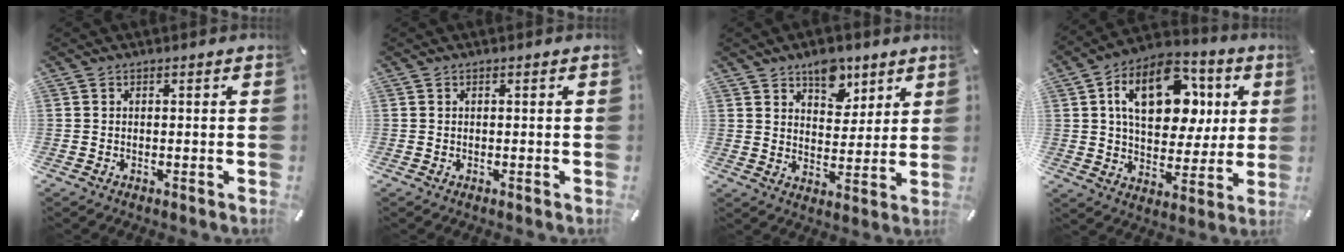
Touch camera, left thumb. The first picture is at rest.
{"total": 0.0}
{"total": 9.0, "force": [6.1, 5.6, 3.4], "torque": [-0.025, -0.035, 0.104]}
{"total": 19.5, "force": [6.3, 12.6, 13.4], "torque": [-0.218, -0.004, 0.111]}